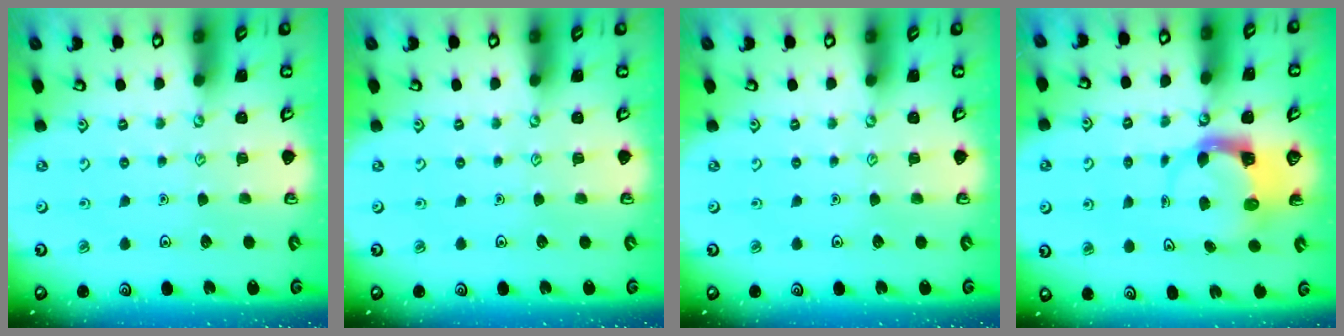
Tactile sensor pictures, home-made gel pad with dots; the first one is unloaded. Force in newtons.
{"total": 0.0}
{"total": 0.0}
{"total": 3.6, "press": 3.6, "slide": 0.5}